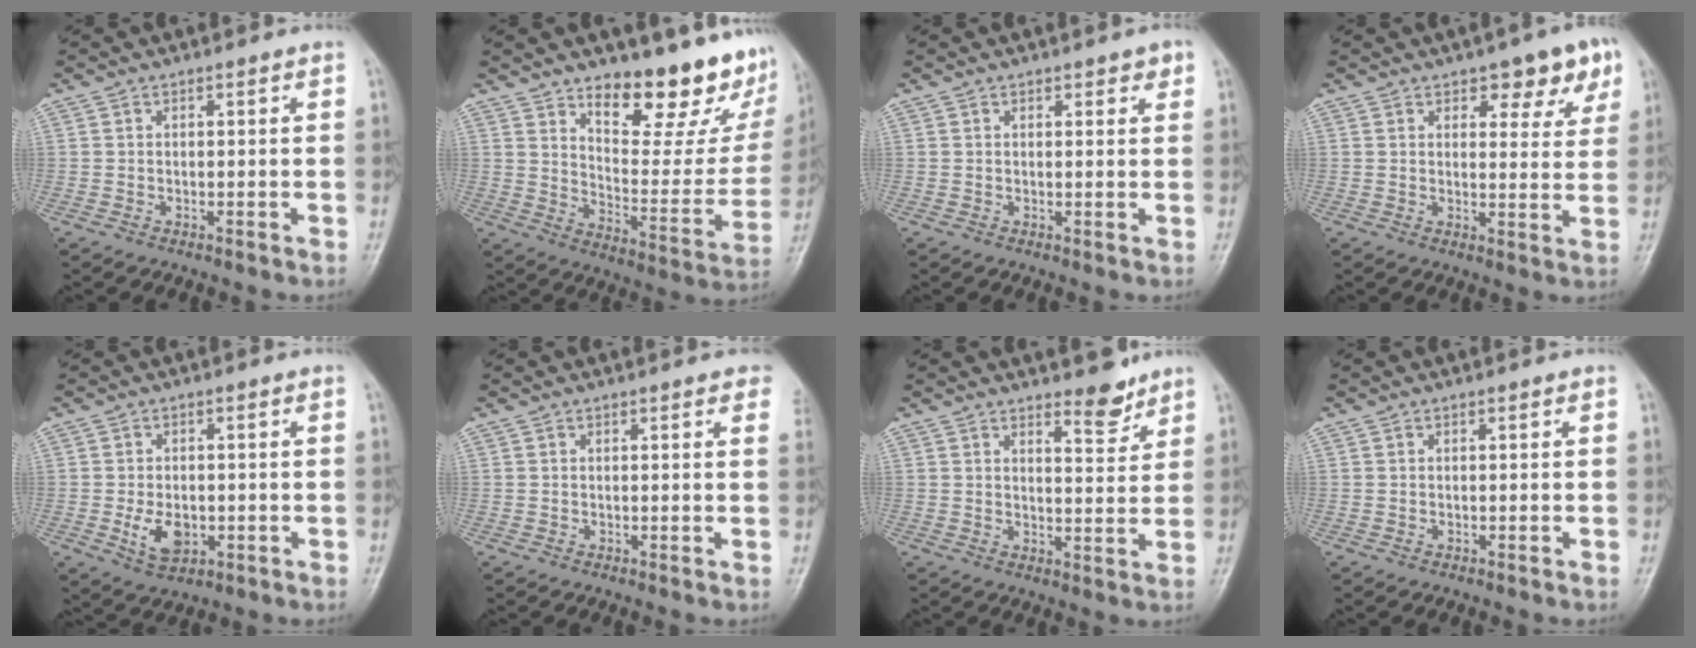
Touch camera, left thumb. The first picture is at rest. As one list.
[{"total": 21.0, "force": [14.6, 7.7, 12.9], "torque": [-0.124, -0.107, 0.212]}, {"total": 2.1, "force": [1.3, 1.0, 1.3], "torque": [-0.005, -0.005, 0.014]}, {"total": 8.8, "force": [4.9, 4.0, 6.1], "torque": [-0.040, -0.020, 0.060]}, {"total": 5.8, "force": [-1.2, 3.8, 4.2], "torque": [-0.065, -0.006, -0.013]}, {"total": 3.8, "force": [2.7, 1.1, 2.5], "torque": [-0.016, 0.001, 0.019]}, {"total": 5.0, "force": [4.1, 1.6, 2.4], "torque": [-0.019, -0.036, 0.060]}, {"total": 0.0}]